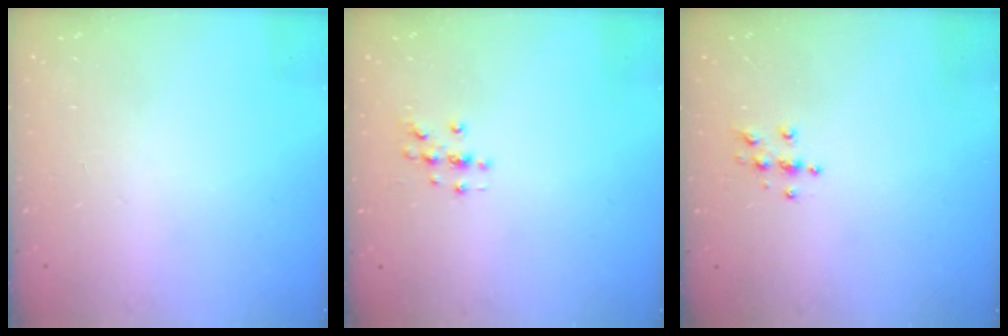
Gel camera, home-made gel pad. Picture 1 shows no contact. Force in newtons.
{"total": 2.0, "press": 2.0, "slide": 0.2}
{"total": 3.7, "press": 3.7, "slide": 0.4}